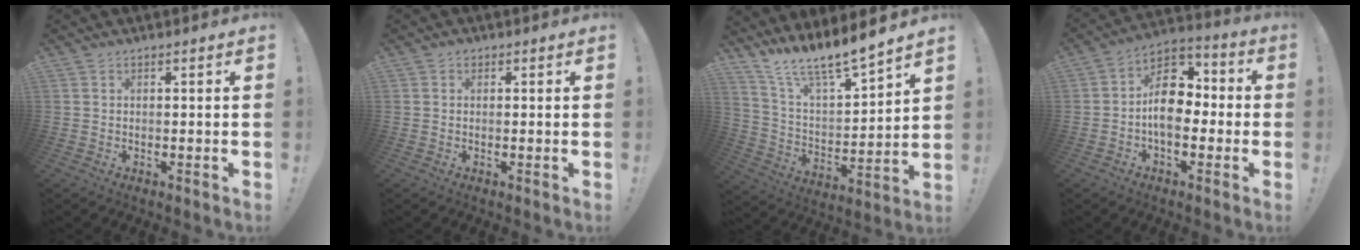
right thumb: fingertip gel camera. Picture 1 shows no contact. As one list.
[{"total": 1.6, "force": [1.1, 1.1, 0.5], "torque": [0.005, -0.006, 0.016]}, {"total": 11.7, "force": [11.1, 0.4, 3.9], "torque": [-0.083, -0.103, 0.189]}, {"total": 13.4, "force": [-1.1, 9.3, 9.7], "torque": [-0.152, 0.021, -0.015]}]